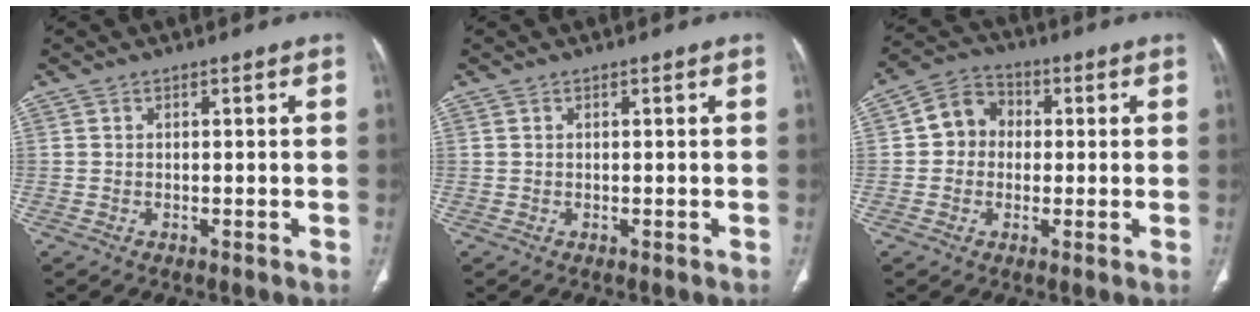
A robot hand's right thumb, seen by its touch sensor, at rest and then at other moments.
{"total": 0.0}
{"total": 7.3, "force": [0.2, 6.6, 3.3], "torque": [-0.033, 0.021, -0.012]}